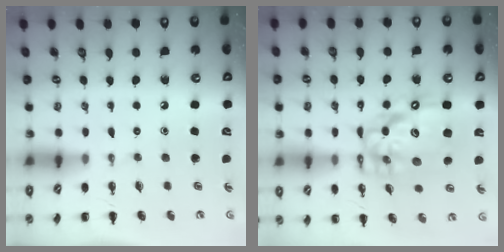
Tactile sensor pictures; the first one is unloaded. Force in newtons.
{"total": 17.4, "press": 16.8, "slide": 4.6}